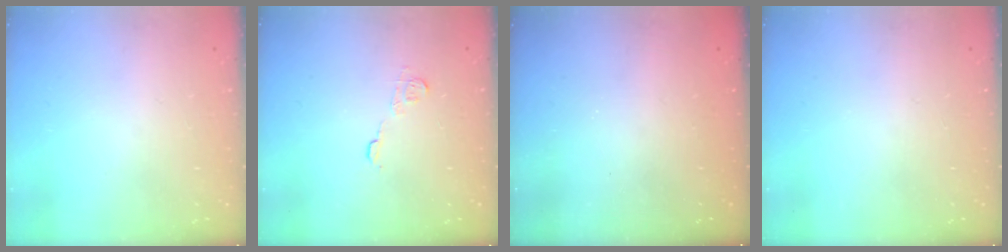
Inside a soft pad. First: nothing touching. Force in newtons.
{"total": 6.5, "press": 6.5, "slide": 0.5}
{"total": 2.3, "press": 2.1, "slide": 1.0}
{"total": 0.0}